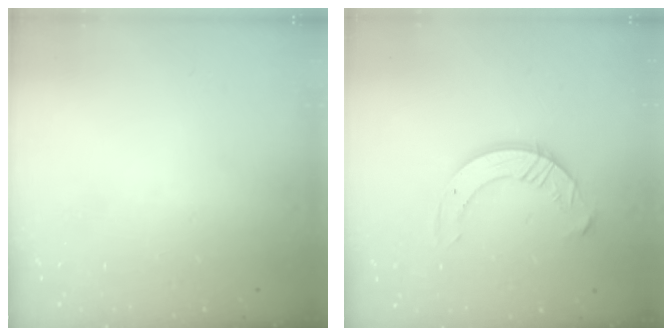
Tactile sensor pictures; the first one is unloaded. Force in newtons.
{"total": 10.5, "press": 10.4, "slide": 0.9}